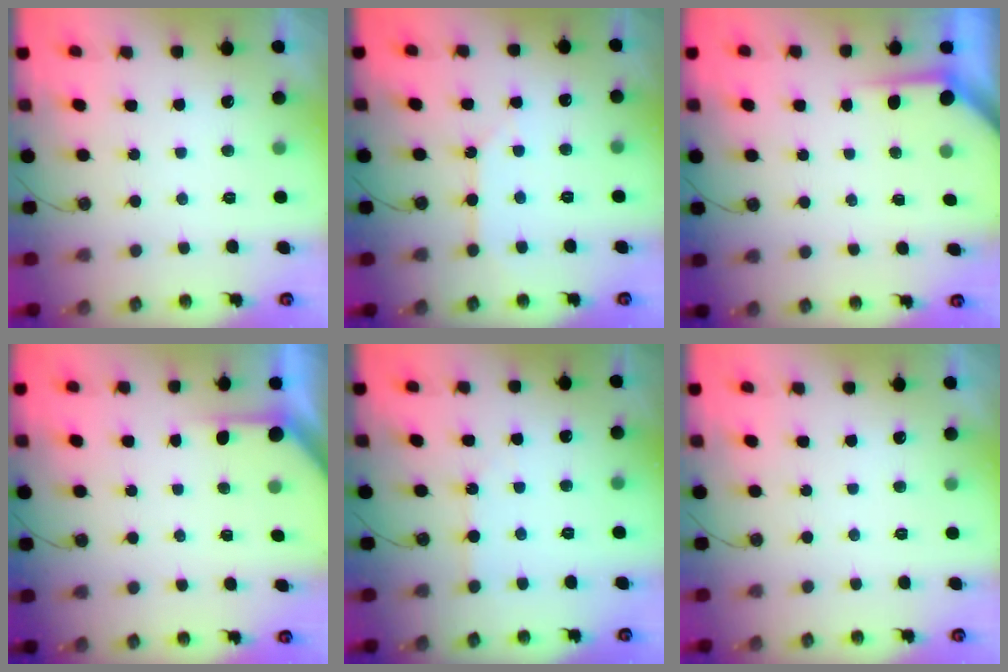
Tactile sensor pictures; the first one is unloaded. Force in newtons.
{"total": 2.6, "press": 2.5, "slide": 0.3}
{"total": 3.4, "press": 3.3, "slide": 0.3}
{"total": 2.5, "press": 2.5, "slide": 0.3}
{"total": 2.2, "press": 2.2, "slide": 0.3}
{"total": 0.0}